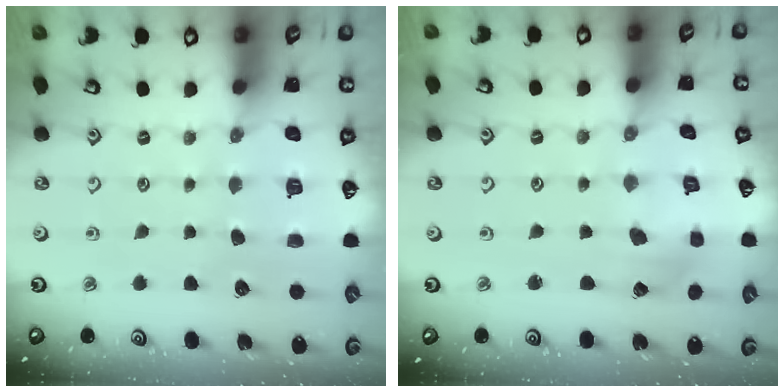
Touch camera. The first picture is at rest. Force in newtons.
{"total": 2.7, "press": 2.7, "slide": 0.4}